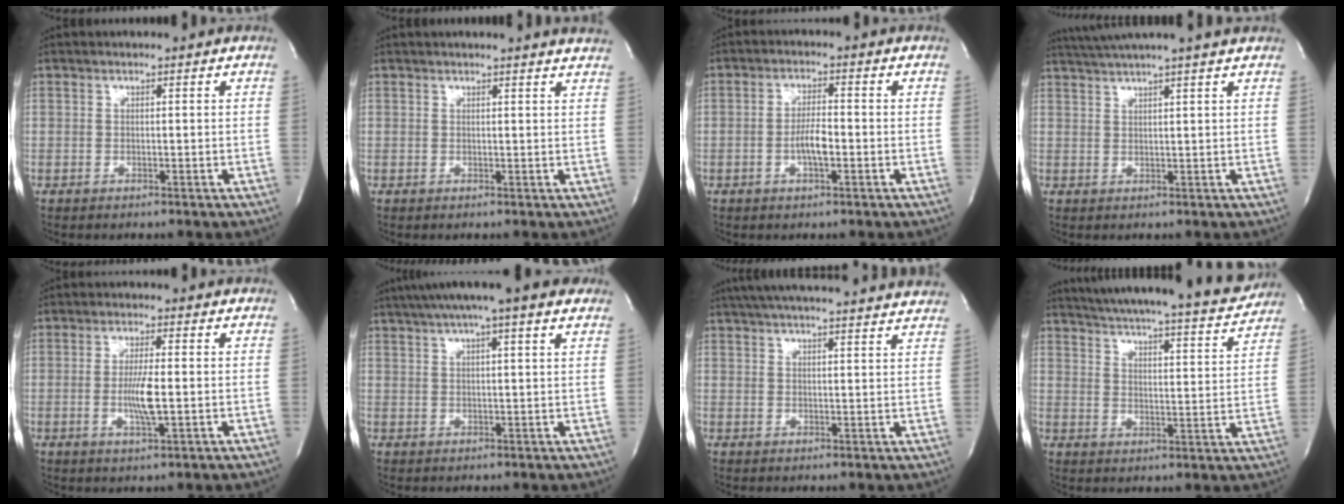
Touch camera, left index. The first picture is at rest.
{"total": 6.7, "force": [6.4, -0.5, 2.0], "torque": [-0.022, -0.003, 0.050]}
{"total": 3.9, "force": [-1.2, 0.8, 3.6], "torque": [-0.071, 0.001, -0.020]}
{"total": 8.9, "force": [7.7, -1.8, 4.1], "torque": [-0.069, 0.024, 0.106]}
{"total": 5.2, "force": [-0.7, 0.5, 5.1], "torque": [-0.102, -0.011, -0.012]}
{"total": 13.3, "force": [10.0, 1.3, 8.7], "torque": [-0.148, 0.044, 0.136]}
{"total": 23.8, "force": [21.7, 1.5, 9.8], "torque": [-0.163, 0.016, 0.280]}
{"total": 23.3, "force": [21.6, 1.9, 8.6], "torque": [-0.138, -0.043, 0.280]}